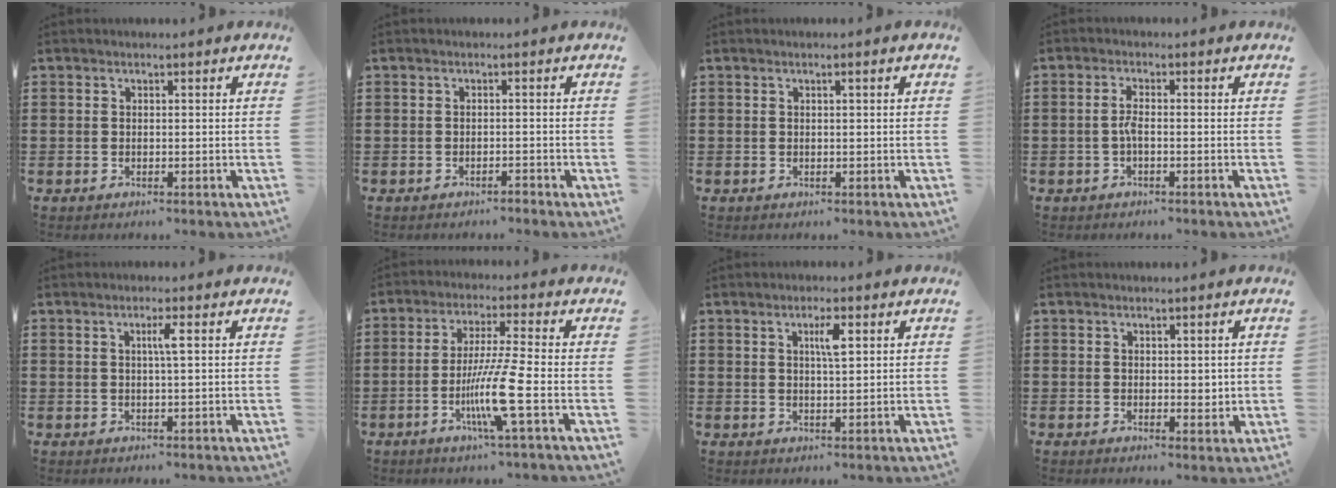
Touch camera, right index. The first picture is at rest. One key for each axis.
{"total": 1.0, "fx": -1.0, "fy": 0.0, "fz": 0.2, "tx": -0.008, "ty": -0.002, "tz": -0.020}
{"total": 0.6, "fx": 0.2, "fy": -0.1, "fz": 0.6, "tx": -0.009, "ty": -0.002, "tz": 0.003}
{"total": 2.3, "fx": -0.7, "fy": 0.4, "fz": 2.1, "tx": -0.049, "ty": -0.002, "tz": -0.015}
{"total": 2.2, "fx": 0.5, "fy": -0.2, "fz": 2.2, "tx": -0.042, "ty": -0.003, "tz": 0.005}
{"total": 9.6, "fx": -3.2, "fy": -0.2, "fz": 9.0, "tx": -0.177, "ty": -0.020, "tz": -0.064}
{"total": 3.1, "fx": 1.1, "fy": 0.6, "fz": 2.8, "tx": -0.051, "ty": 0.001, "tz": 0.014}
{"total": 2.0, "fx": 0.4, "fy": 1.3, "fz": 1.5, "tx": -0.014, "ty": -0.001, "tz": 0.004}